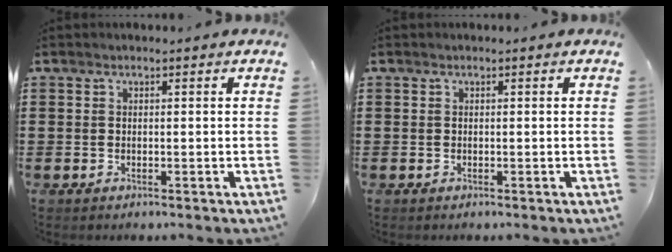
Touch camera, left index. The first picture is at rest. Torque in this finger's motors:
{"motor_torque": [0.00, 0.00, 0.00, 0.00]}